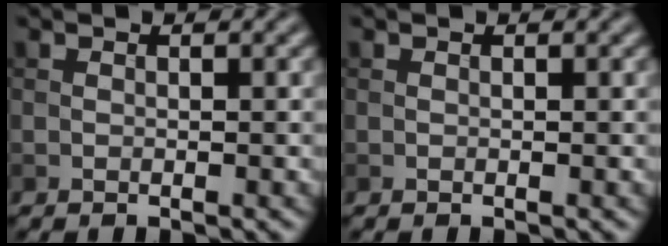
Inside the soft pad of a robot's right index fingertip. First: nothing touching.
{"total": 0.0}